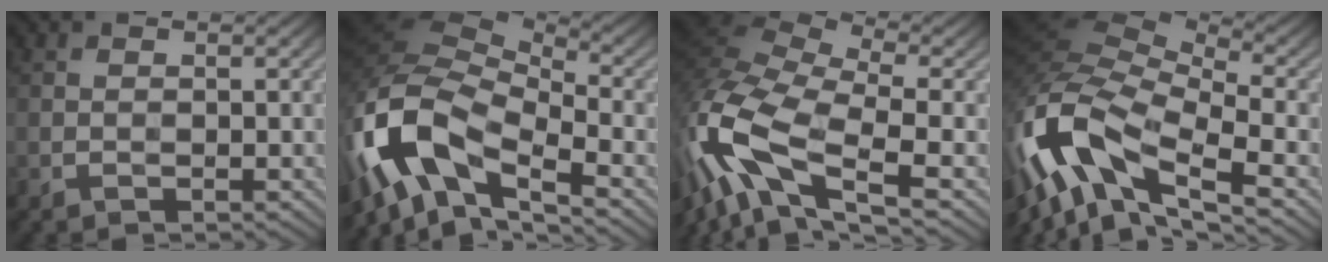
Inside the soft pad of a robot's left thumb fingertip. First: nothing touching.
{"total": 14.6, "force": [-5.7, 7.3, 11.3], "torque": [-0.262, -0.002, -0.119]}
{"total": 16.2, "force": [-5.1, 6.9, 13.7], "torque": [-0.342, 0.000, -0.099]}
{"total": 15.6, "force": [-4.8, 6.6, 13.3], "torque": [-0.311, 0.005, -0.097]}